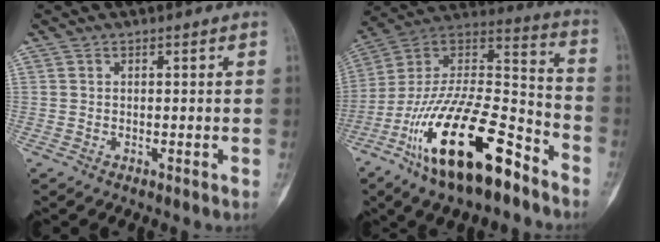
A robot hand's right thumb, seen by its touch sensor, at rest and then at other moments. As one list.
[{"total": 25.7, "force": [-14.7, 9.4, 18.8], "torque": [-0.364, 0.069, -0.260]}]